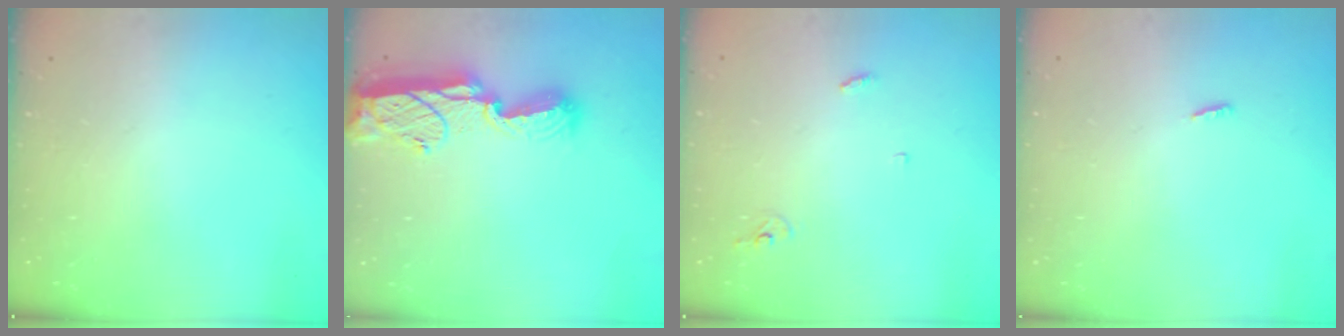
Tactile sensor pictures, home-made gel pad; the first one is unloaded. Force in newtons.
{"total": 15.4, "press": 14.2, "slide": 6.0}
{"total": 2.9, "press": 2.9, "slide": 0.2}
{"total": 2.8, "press": 2.7, "slide": 0.8}